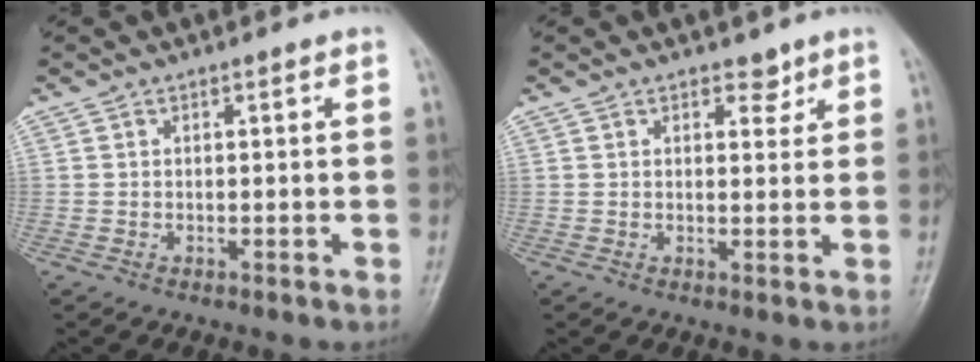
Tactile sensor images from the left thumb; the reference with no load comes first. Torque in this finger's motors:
{"motor_torque": [-0.11, -0.03, -0.23, -0.27, 0.06]}